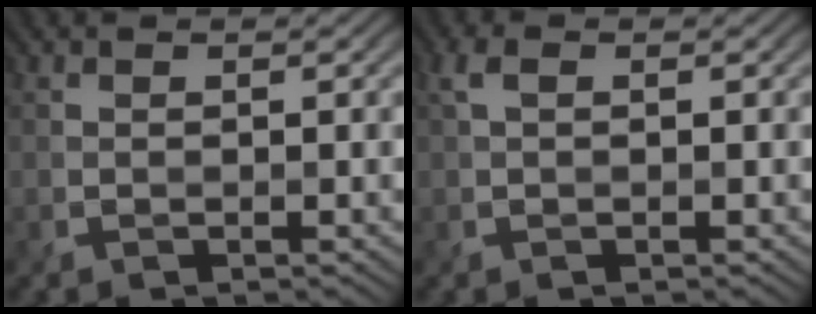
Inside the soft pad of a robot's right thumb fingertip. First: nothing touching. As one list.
[{"total": 1.5, "force": [0.3, 0.8, 1.2], "torque": [-0.031, 0.005, 0.003]}]